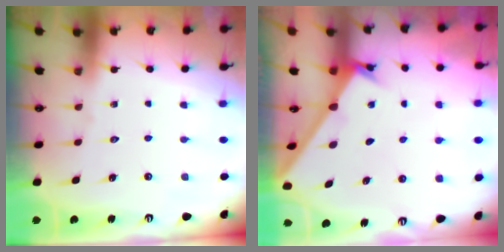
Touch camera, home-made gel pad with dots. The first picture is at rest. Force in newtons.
{"total": 2.0, "press": 2.0, "slide": 0.1}